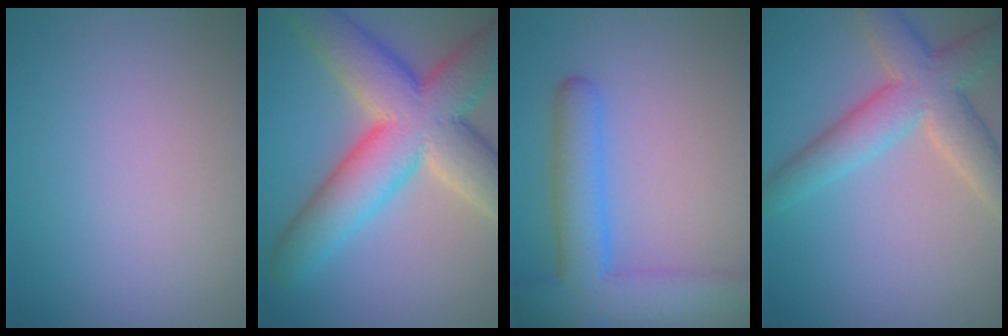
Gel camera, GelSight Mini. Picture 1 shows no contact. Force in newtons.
{"total": 11.9, "press": 11.9, "slide": 0.7}
{"total": 6.8, "press": 6.8, "slide": 0.4}
{"total": 6.2, "press": 6.2, "slide": 0.4}